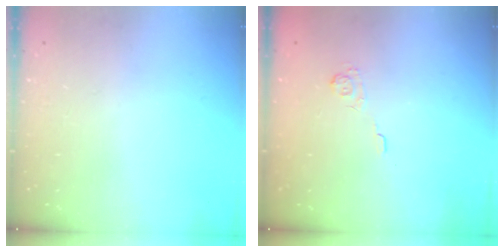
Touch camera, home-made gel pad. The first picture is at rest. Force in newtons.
{"total": 2.2, "press": 1.7, "slide": 1.4}